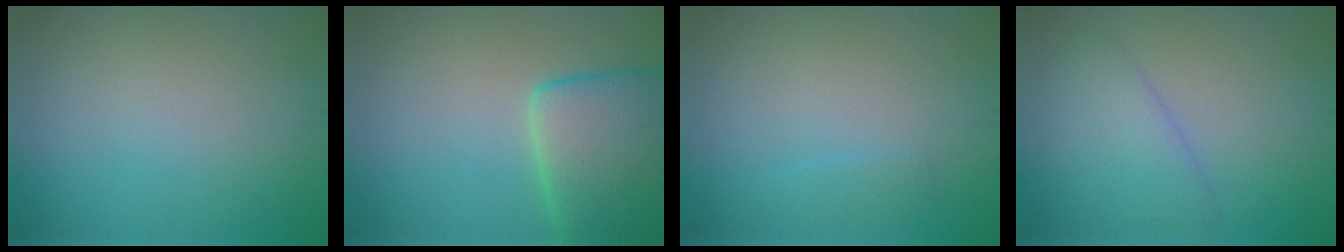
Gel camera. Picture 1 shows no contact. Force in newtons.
{"total": 7.7, "press": 7.7, "slide": 0.9}
{"total": 0.8, "press": 0.8, "slide": 0.0}
{"total": 3.4, "press": 3.4, "slide": 0.2}